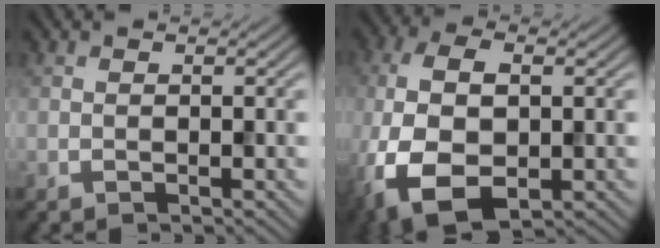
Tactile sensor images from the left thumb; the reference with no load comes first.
{"total": 10.4, "force": [-3.0, 5.8, 8.1], "torque": [-0.211, -0.018, -0.057]}